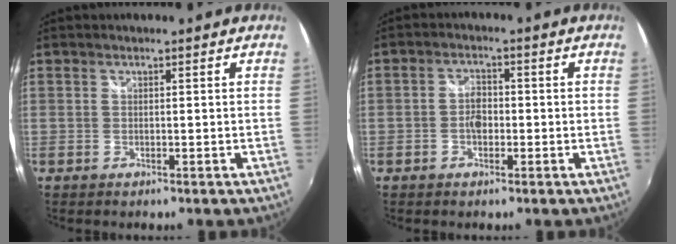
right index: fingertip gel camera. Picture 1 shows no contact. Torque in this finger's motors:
{"motor_torque": [0.71, -0.29, 0.05, 0.05]}